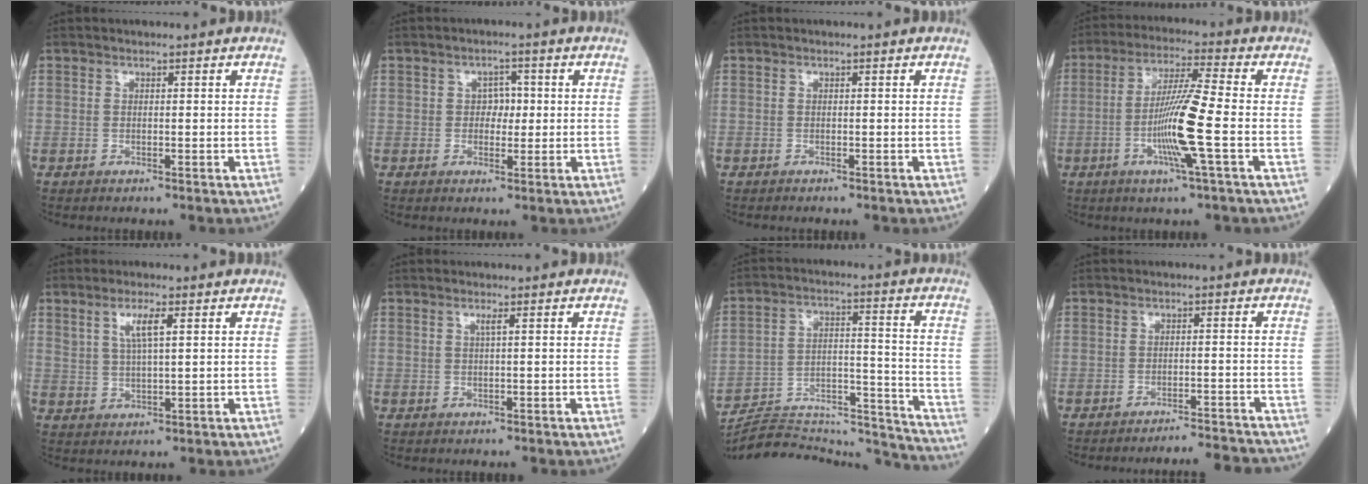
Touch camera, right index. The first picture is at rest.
{"total": 2.7, "force": [0.3, 1.8, 2.0], "torque": [-0.026, 0.007, 0.005]}
{"total": 0.0}
{"total": 13.1, "force": [-3.2, -1.5, 12.6], "torque": [-0.252, -0.010, -0.068]}
{"total": 4.1, "force": [1.9, 0.5, 3.6], "torque": [-0.072, 0.002, 0.041]}
{"total": 0.8, "force": [0.4, -0.3, 0.7], "torque": [-0.020, 0.000, 0.010]}
{"total": 23.1, "force": [-22.5, 2.1, 4.9], "torque": [-0.074, 0.030, -0.323]}
{"total": 8.1, "force": [-8.0, -0.3, 0.7], "torque": [-0.001, 0.002, -0.100]}